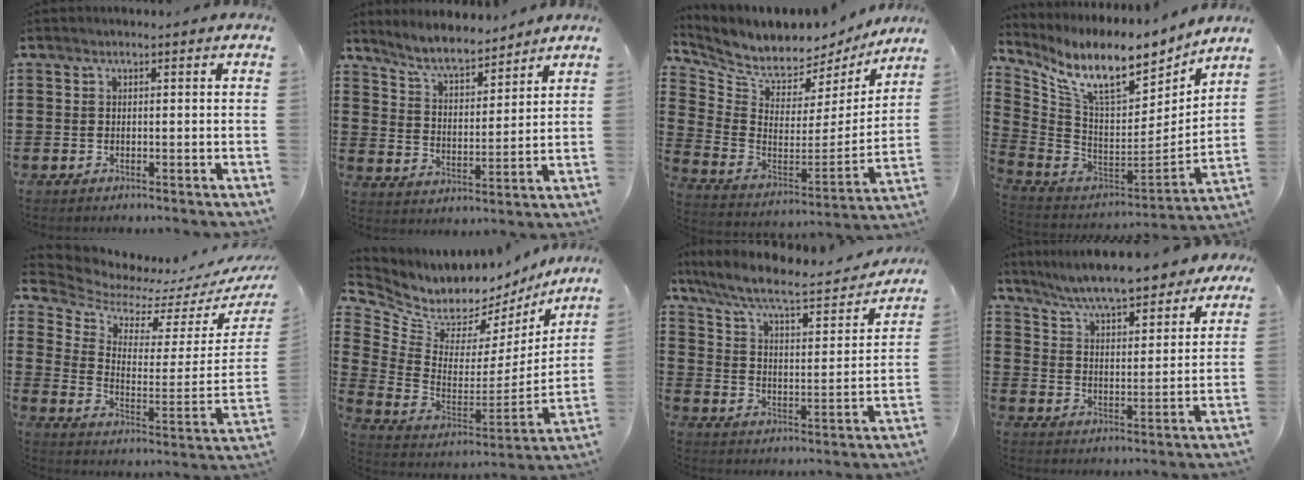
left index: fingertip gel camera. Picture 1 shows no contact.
{"total": 6.7, "force": [6.2, 0.8, 2.6], "torque": [-0.071, -0.026, 0.110]}
{"total": 5.5, "force": [5.1, 1.8, 0.4], "torque": [-0.048, -0.055, 0.088]}
{"total": 11.6, "force": [8.4, 2.7, 7.5], "torque": [-0.170, -0.065, 0.144]}
{"total": 4.6, "force": [4.2, 1.4, 1.4], "torque": [-0.057, -0.048, 0.067]}
{"total": 5.6, "force": [4.7, 3.0, 0.8], "torque": [-0.053, -0.051, 0.081]}
{"total": 7.6, "force": [6.4, 1.1, 4.0], "torque": [-0.103, -0.037, 0.105]}
{"total": 8.2, "force": [7.5, 0.6, 3.2], "torque": [-0.093, -0.035, 0.132]}